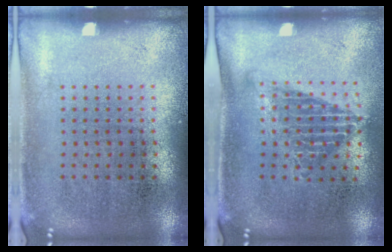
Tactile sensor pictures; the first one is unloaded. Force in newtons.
{"total": 1.4, "press": 1.1, "slide": 0.9}